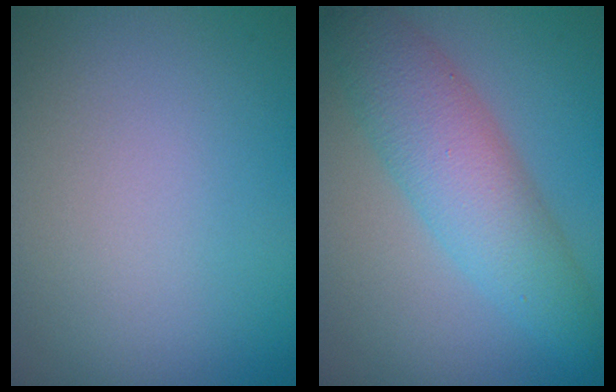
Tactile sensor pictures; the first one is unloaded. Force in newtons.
{"total": 5.6, "press": 5.6, "slide": 0.2}